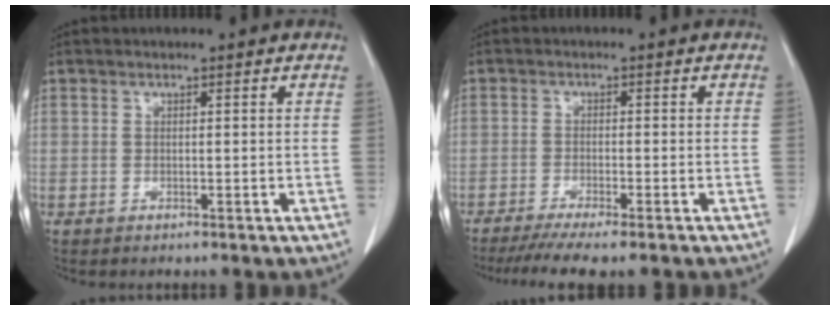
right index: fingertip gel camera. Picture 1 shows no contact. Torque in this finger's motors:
{"motor_torque": [0.64, -0.66, 0.35, 0.07]}